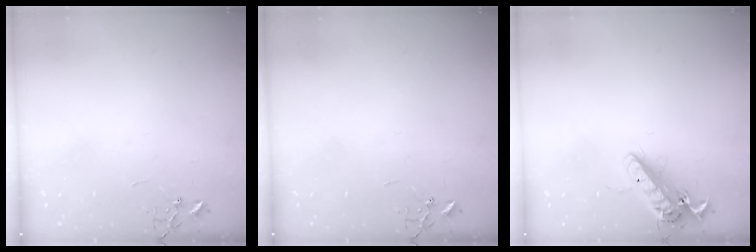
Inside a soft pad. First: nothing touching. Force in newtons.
{"total": 0.0}
{"total": 15.7, "press": 15.3, "slide": 3.3}